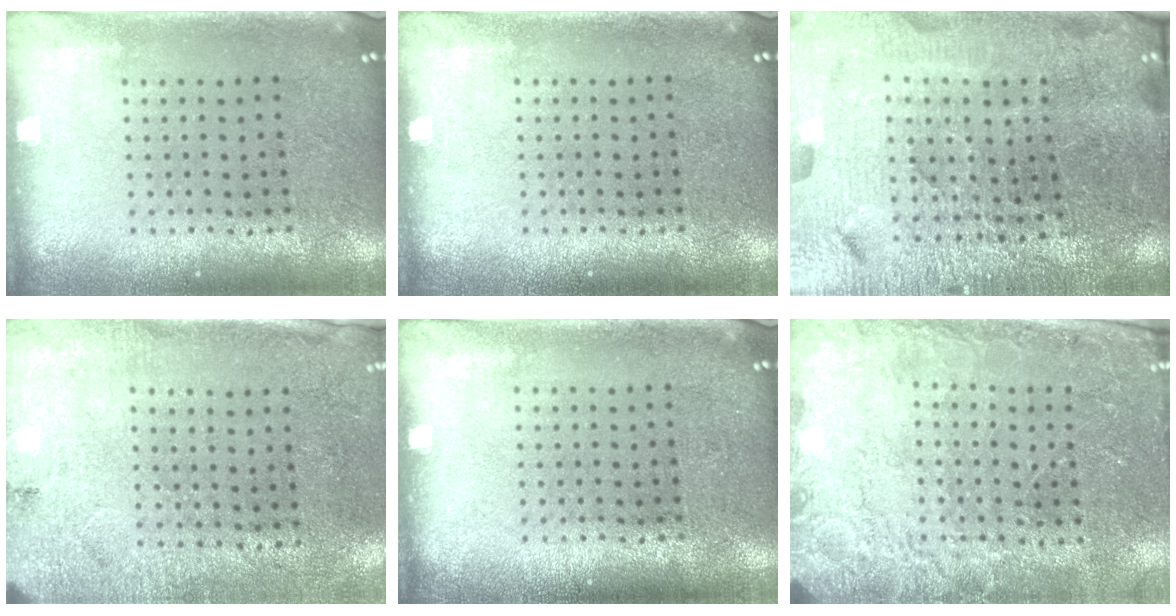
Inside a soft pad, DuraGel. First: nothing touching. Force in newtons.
{"total": 0.0}
{"total": 4.8, "press": 4.6, "slide": 1.3}
{"total": 2.7, "press": 2.2, "slide": 1.5}
{"total": 0.0}
{"total": 2.5, "press": 2.5, "slide": 0.5}